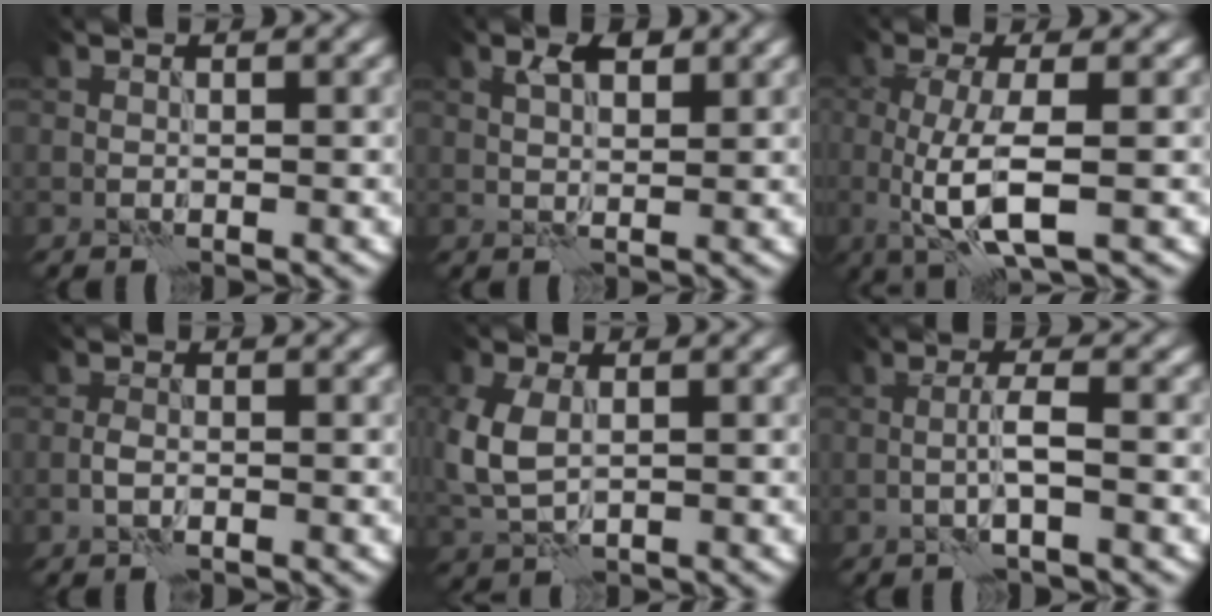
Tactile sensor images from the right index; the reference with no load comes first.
{"total": 2.4, "force": [1.2, 1.0, 1.7], "torque": [-0.030, 0.001, 0.023]}
{"total": 5.9, "force": [-0.6, 1.6, 5.6], "torque": [-0.105, -0.007, -0.011]}
{"total": 1.2, "force": [-0.6, 0.4, 0.9], "torque": [-0.019, 0.003, -0.014]}
{"total": 4.7, "force": [0.2, 3.0, 3.6], "torque": [-0.099, 0.001, 0.005]}
{"total": 2.1, "force": [-0.7, 0.0, 2.0], "torque": [-0.039, 0.007, -0.017]}